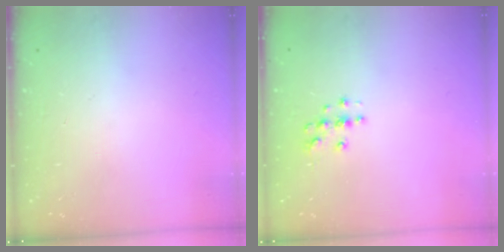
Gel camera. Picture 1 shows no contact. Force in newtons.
{"total": 3.8, "press": 3.8, "slide": 0.4}